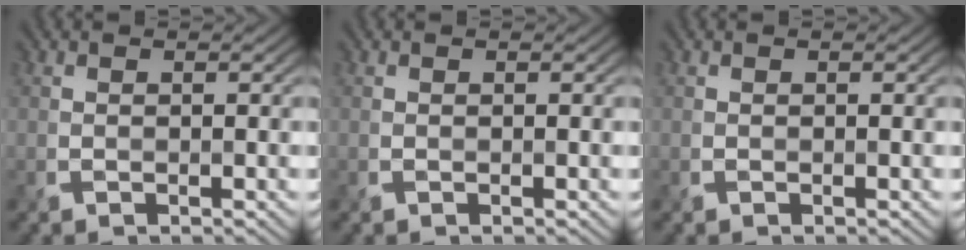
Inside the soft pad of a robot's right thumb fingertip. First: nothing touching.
{"total": 0.0}
{"total": 0.0}